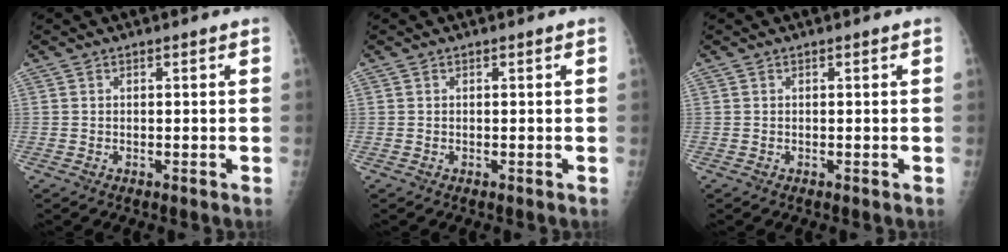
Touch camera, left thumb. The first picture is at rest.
{"total": 0.0}
{"total": 0.0}